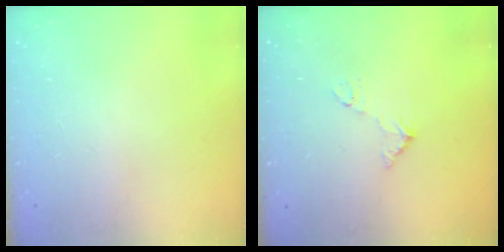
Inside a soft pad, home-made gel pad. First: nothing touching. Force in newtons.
{"total": 6.2, "press": 6.2, "slide": 0.3}